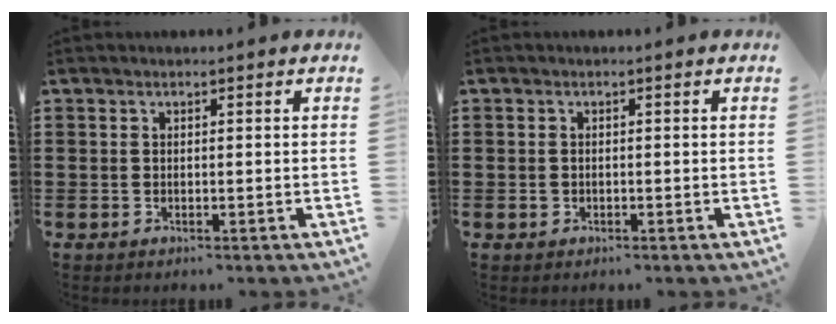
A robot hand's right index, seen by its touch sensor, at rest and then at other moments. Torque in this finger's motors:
{"motor_torque": [-0.25, 0.13, 0.03, -0.01]}